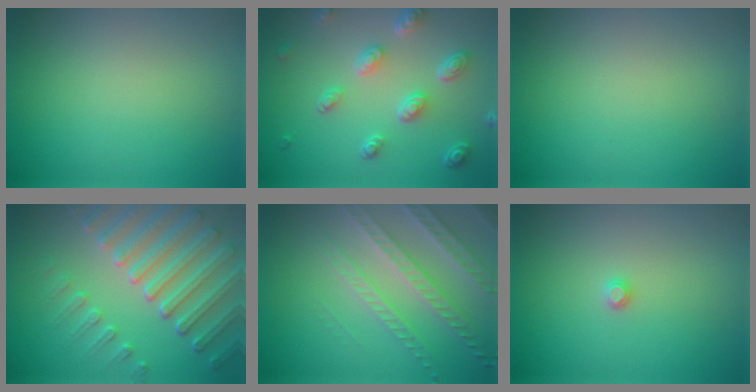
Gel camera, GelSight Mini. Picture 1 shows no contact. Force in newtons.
{"total": 4.8, "press": 3.6, "slide": 3.2}
{"total": 0.0}
{"total": 7.6, "press": 5.7, "slide": 5.1}
{"total": 4.4, "press": 3.9, "slide": 1.9}
{"total": 0.6, "press": 0.6, "slide": 0.2}